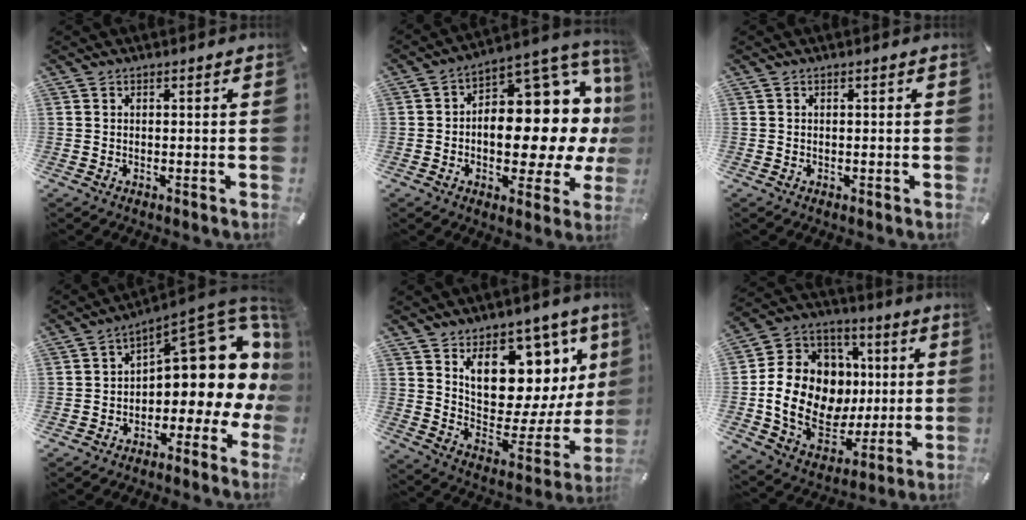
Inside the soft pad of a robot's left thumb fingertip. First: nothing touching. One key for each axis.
{"total": 17.7, "fx": 1.8, "fy": 10.9, "fz": 13.8, "tx": -0.141, "ty": -0.055, "tz": 0.030}
{"total": 0.0}
{"total": 14.2, "fx": 6.4, "fy": 6.9, "fz": 10.6, "tx": -0.123, "ty": -0.073, "tz": 0.102}
{"total": 16.0, "fx": 7.8, "fy": 10.5, "fz": 9.2, "tx": -0.105, "ty": -0.089, "tz": 0.133}
{"total": 18.8, "fx": -0.5, "fy": 16.0, "fz": 9.9, "tx": -0.203, "ty": -0.006, "tz": 0.012}